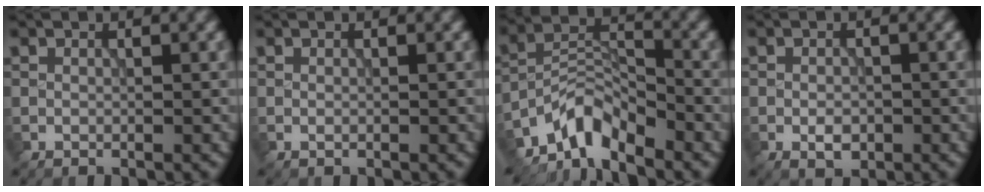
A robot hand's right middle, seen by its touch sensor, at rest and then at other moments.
{"total": 0.0}
{"total": 5.4, "force": [-4.5, 1.7, 2.3], "torque": [-0.030, 0.002, -0.097]}
{"total": 1.8, "force": [-0.7, 1.1, 1.3], "torque": [-0.021, 0.000, -0.012]}